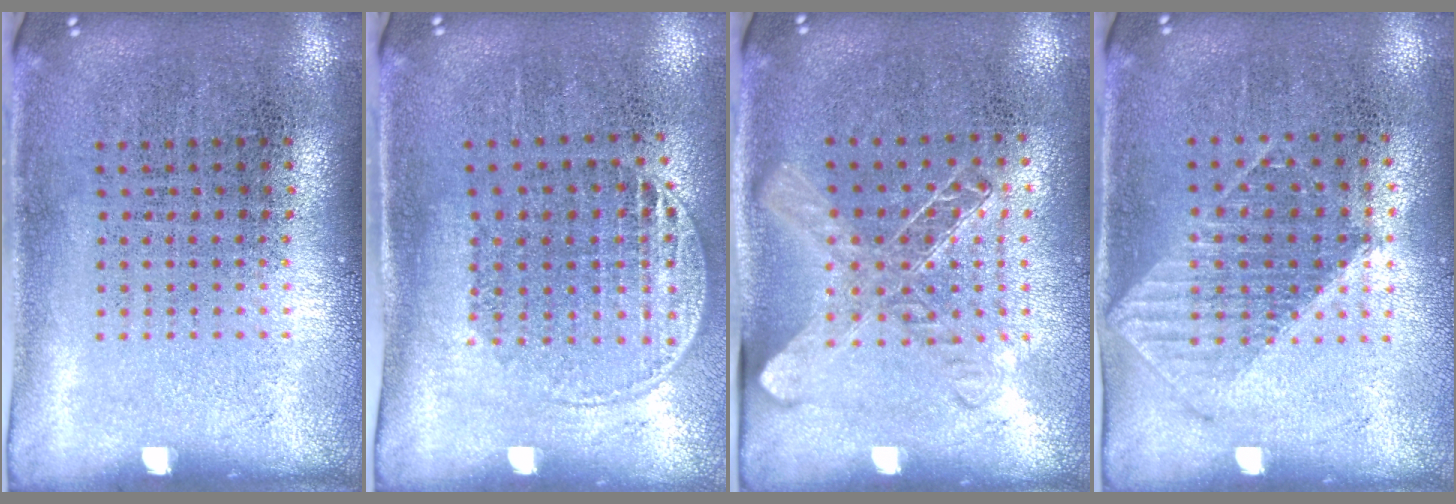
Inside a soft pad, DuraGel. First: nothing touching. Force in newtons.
{"total": 1.6, "press": 1.3, "slide": 0.9}
{"total": 1.3, "press": 1.2, "slide": 0.7}
{"total": 1.1, "press": 1.0, "slide": 0.3}